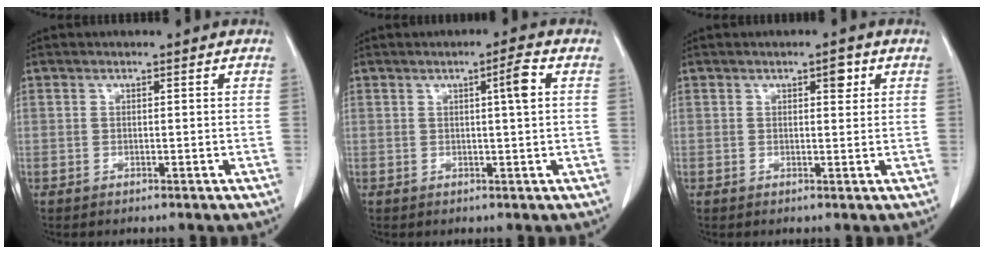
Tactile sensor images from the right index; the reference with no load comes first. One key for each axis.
{"total": 3.2, "fx": 0.8, "fy": -0.3, "fz": 3.1, "tx": -0.048, "ty": 0.001, "tz": 0.012}
{"total": 2.0, "fx": 0.9, "fy": 0.8, "fz": 1.5, "tx": -0.019, "ty": -0.001, "tz": 0.012}